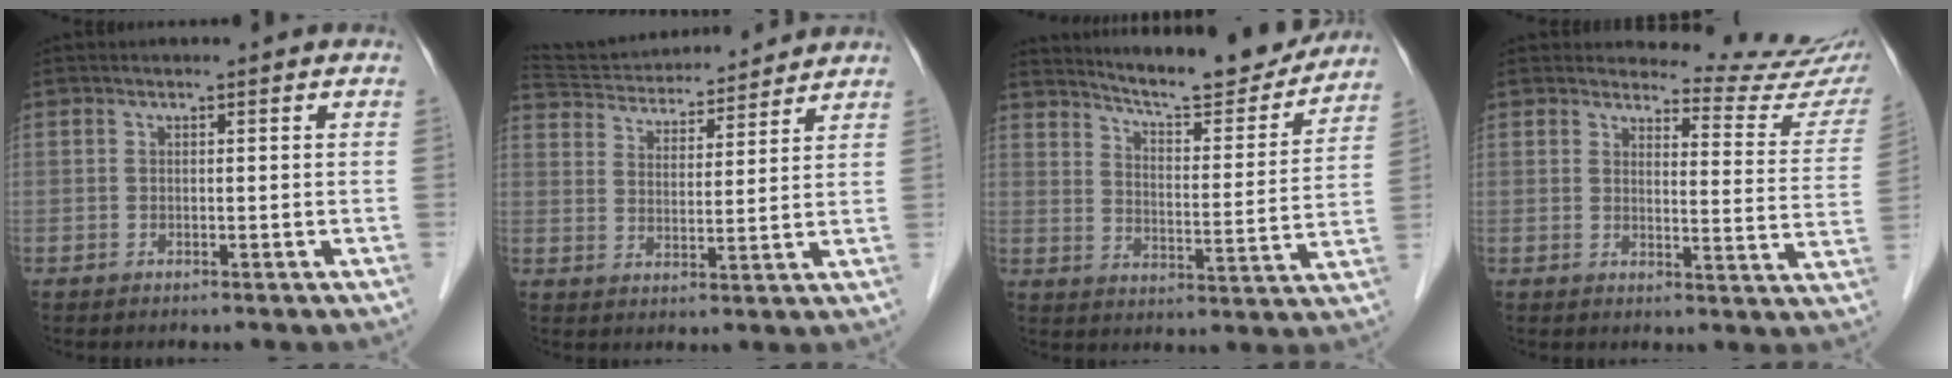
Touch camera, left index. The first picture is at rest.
{"total": 15.9, "force": [15.0, 3.2, 4.2], "torque": [-0.083, 0.033, 0.238]}
{"total": 16.6, "force": [15.6, 1.6, 5.4], "torque": [-0.083, -0.031, 0.212]}
{"total": 11.9, "force": [11.7, 0.8, 2.0], "torque": [-0.012, -0.077, 0.115]}